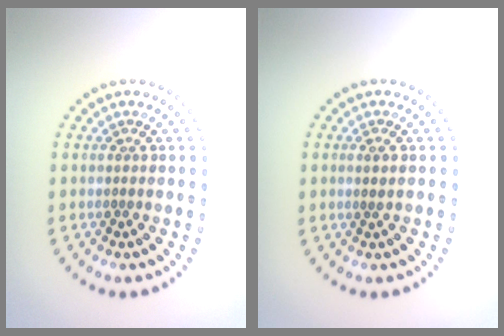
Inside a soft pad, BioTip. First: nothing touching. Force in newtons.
{"total": 0.6, "press": 0.4, "slide": 0.4}